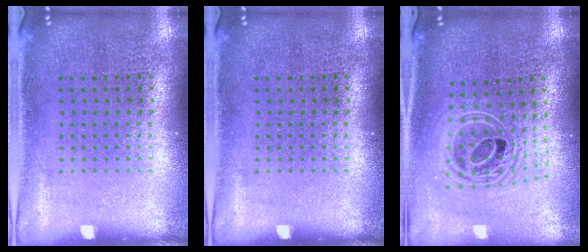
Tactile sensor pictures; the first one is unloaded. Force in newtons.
{"total": 0.0}
{"total": 2.2, "press": 1.7, "slide": 1.5}